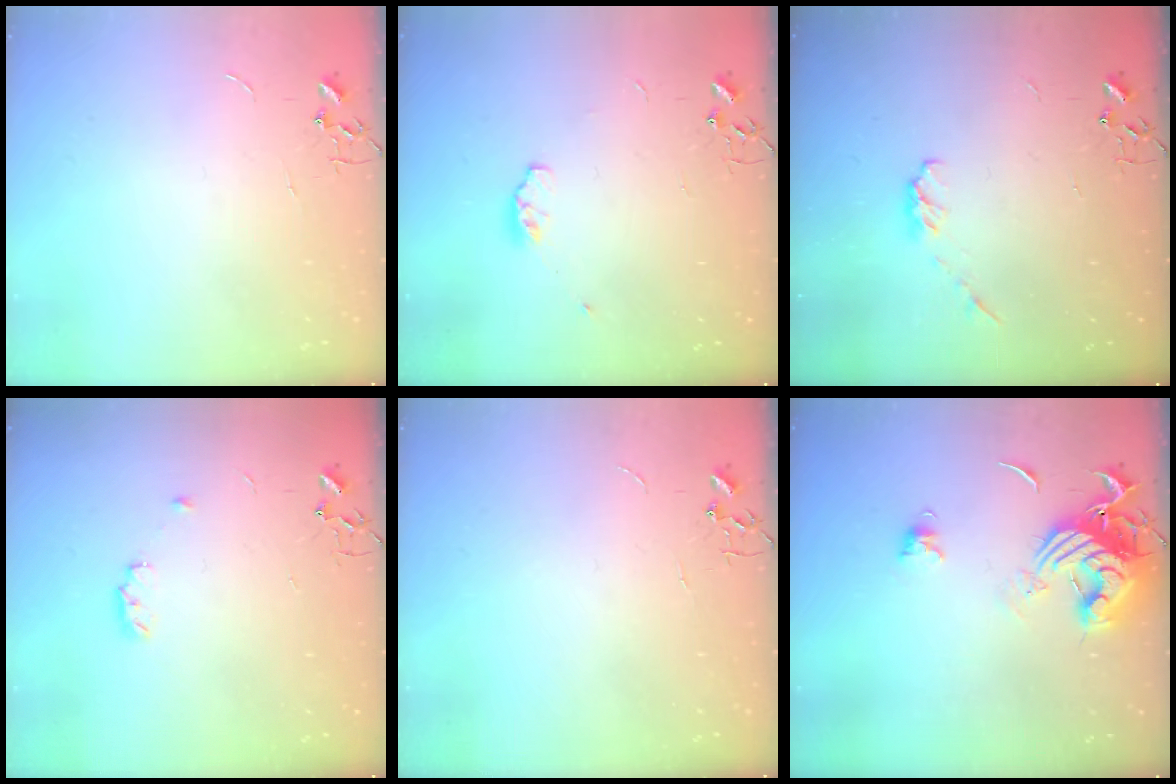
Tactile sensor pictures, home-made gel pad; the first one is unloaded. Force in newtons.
{"total": 4.9, "press": 4.8, "slide": 1.1}
{"total": 5.2, "press": 5.1, "slide": 0.7}
{"total": 6.4, "press": 6.3, "slide": 0.8}
{"total": 0.0}
{"total": 13.4, "press": 13.3, "slide": 1.7}